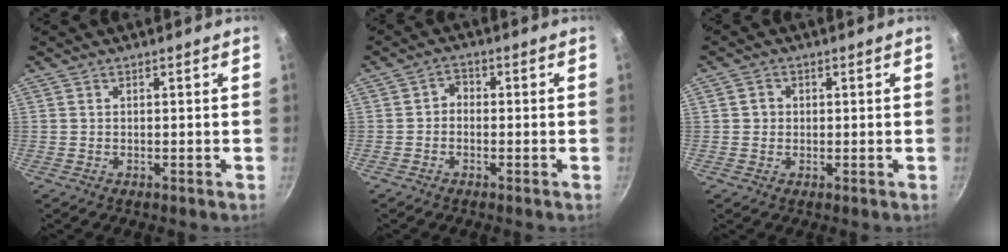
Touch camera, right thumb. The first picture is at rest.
{"total": 2.1, "force": [-0.6, 1.7, 1.1], "torque": [-0.010, 0.011, -0.018]}
{"total": 2.1, "force": [0.1, 2.0, 0.7], "torque": [-0.003, 0.005, -0.001]}